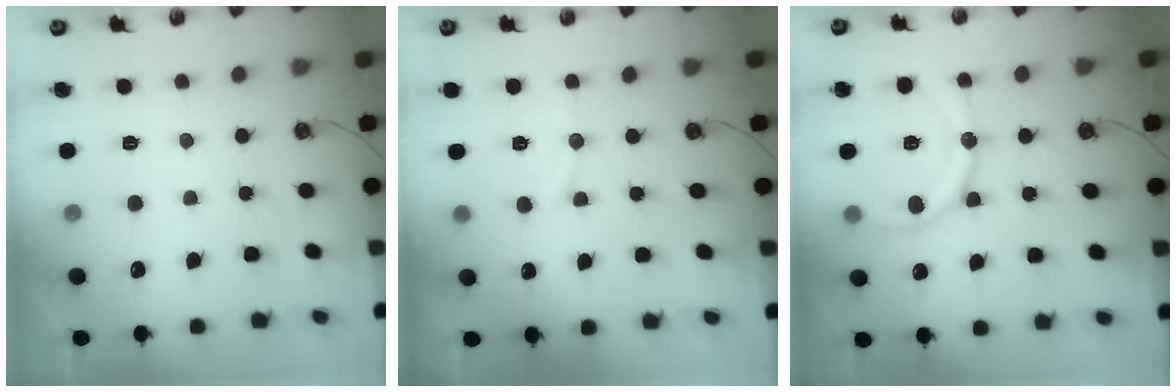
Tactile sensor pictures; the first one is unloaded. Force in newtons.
{"total": 6.8, "press": 6.8, "slide": 0.7}
{"total": 14.6, "press": 14.5, "slide": 1.6}